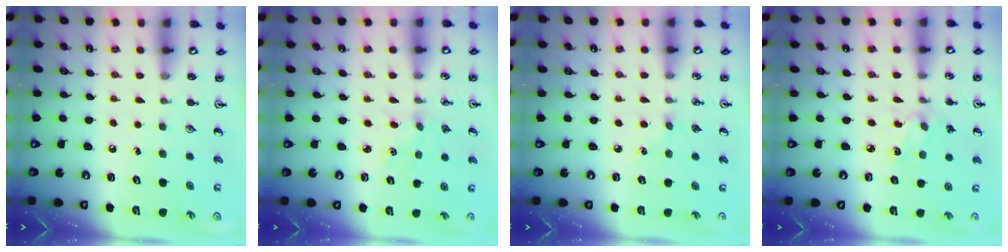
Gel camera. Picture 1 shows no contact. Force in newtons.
{"total": 2.1, "press": 2.1, "slide": 0.3}
{"total": 2.7, "press": 2.7, "slide": 0.4}
{"total": 2.1, "press": 2.0, "slide": 0.7}